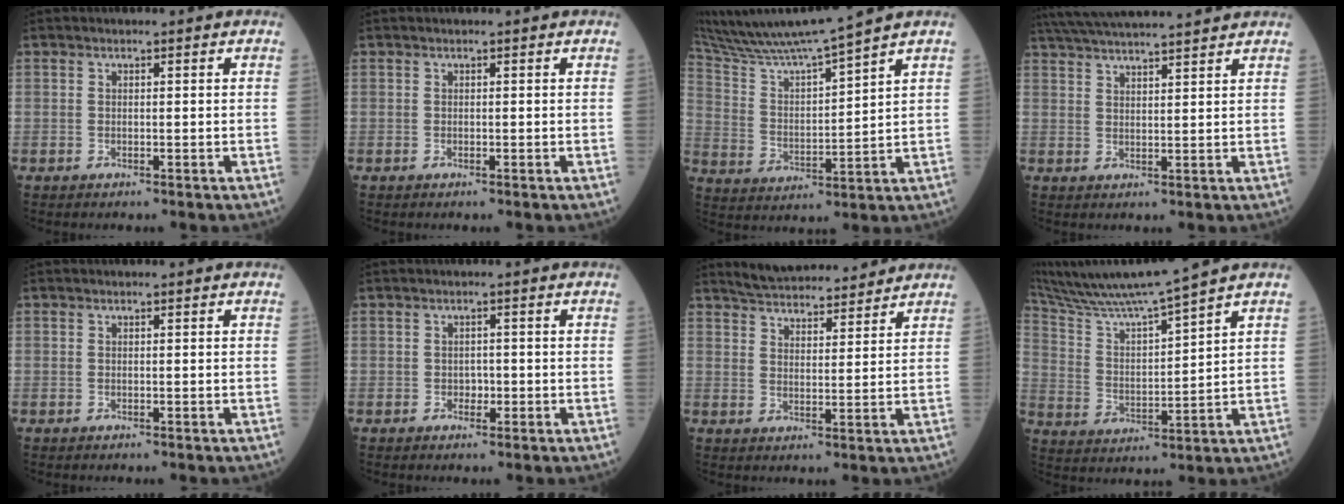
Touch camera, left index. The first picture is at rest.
{"total": 0.5, "force": [0.5, 0.1, 0.1], "torque": [-0.004, 0.011, 0.009]}
{"total": 14.5, "force": [13.0, -1.8, 6.2], "torque": [-0.123, -0.005, 0.236]}
{"total": 15.8, "force": [14.5, 0.5, 6.2], "torque": [-0.120, 0.034, 0.218]}
{"total": 0.0}
{"total": 1.1, "force": [-0.3, 0.9, 0.6], "torque": [-0.007, 0.002, -0.005]}
{"total": 12.4, "force": [11.7, 2.1, 3.7], "torque": [-0.058, 0.015, 0.175]}
{"total": 14.1, "force": [12.5, -1.9, 6.2], "torque": [-0.125, -0.003, 0.228]}